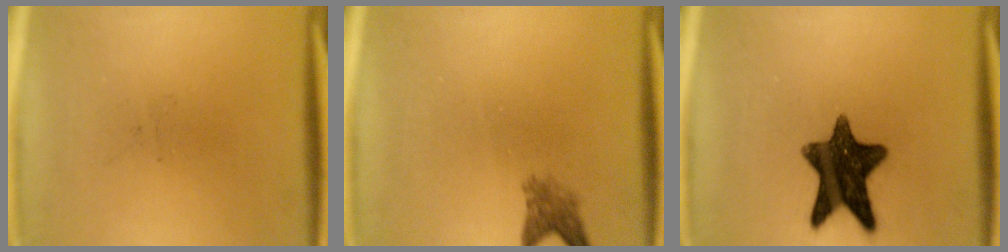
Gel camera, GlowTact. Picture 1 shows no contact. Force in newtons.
{"total": 2.5}
{"total": 12.8}